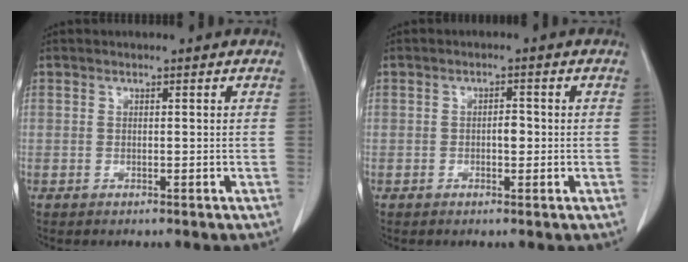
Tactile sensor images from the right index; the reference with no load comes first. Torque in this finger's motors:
{"motor_torque": [0.32, -0.10, 0.04, 0.02]}